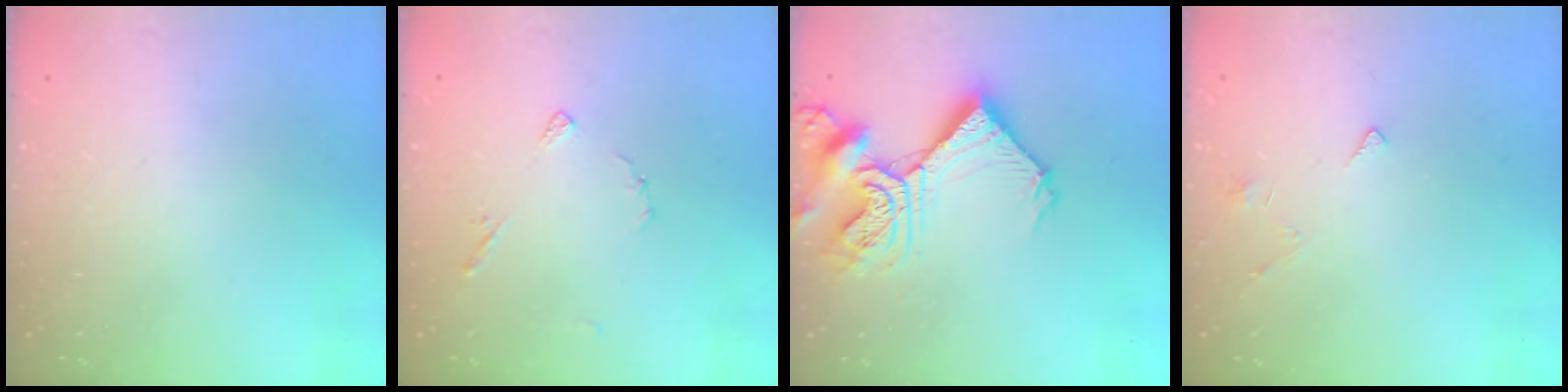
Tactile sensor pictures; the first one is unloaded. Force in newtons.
{"total": 5.1, "press": 5.1, "slide": 0.4}
{"total": 15.0, "press": 14.9, "slide": 1.5}
{"total": 2.0, "press": 1.9, "slide": 0.4}